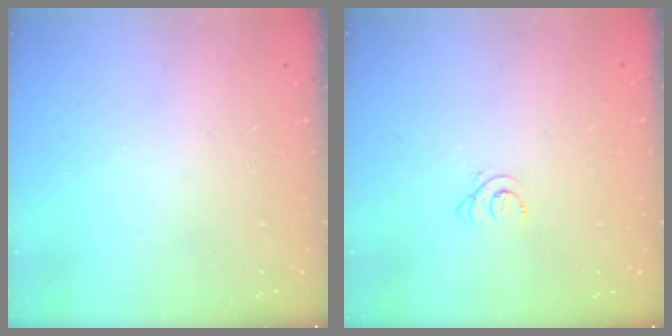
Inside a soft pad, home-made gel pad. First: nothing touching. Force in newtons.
{"total": 3.9, "press": 3.8, "slide": 0.5}